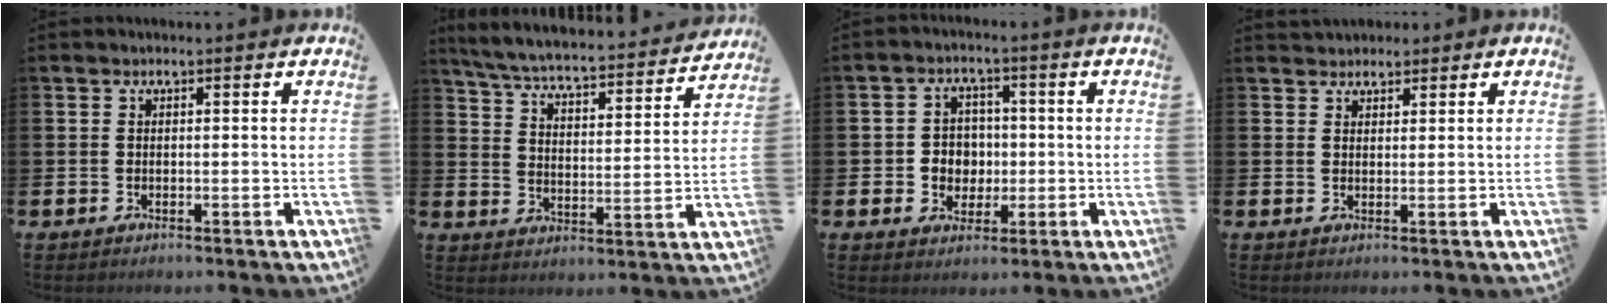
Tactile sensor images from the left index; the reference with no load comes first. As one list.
[{"total": 5.7, "force": [5.4, 0.6, 1.7], "torque": [-0.065, -0.046, 0.088]}, {"total": 4.3, "force": [0.0, 4.1, 1.2], "torque": [-0.032, 0.008, -0.006]}, {"total": 2.1, "force": [1.9, 0.9, -0.2], "torque": [0.008, -0.003, 0.035]}]